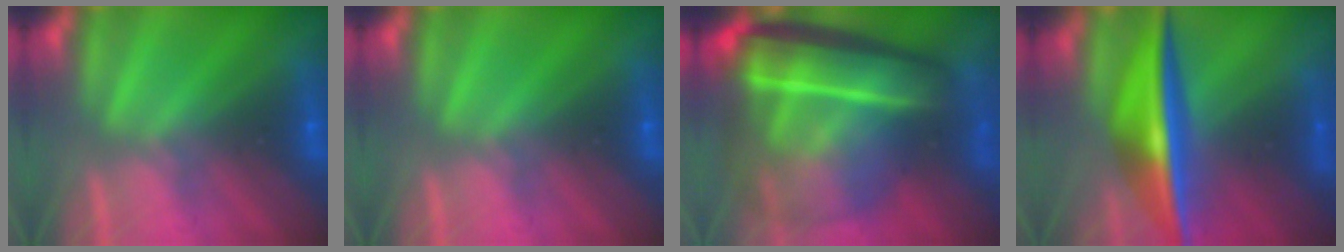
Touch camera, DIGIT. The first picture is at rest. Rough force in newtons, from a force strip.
{"total": 0.0}
{"total": 7.1}
{"total": 7.5}